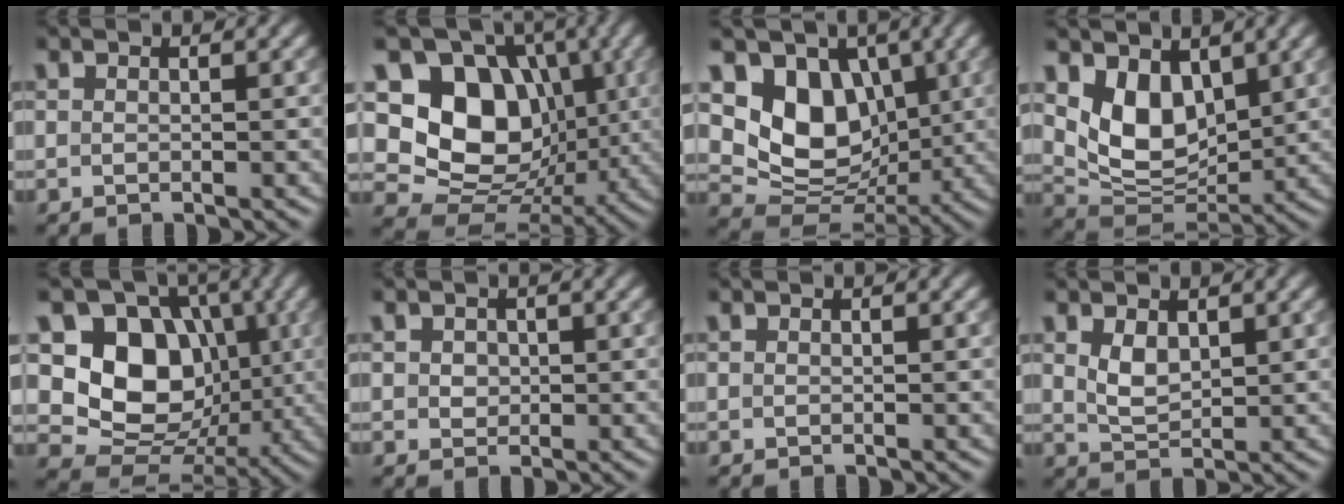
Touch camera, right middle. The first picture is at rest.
{"total": 11.8, "force": [2.0, 9.3, 7.0], "torque": [-0.108, -0.001, 0.019]}
{"total": 8.3, "force": [2.2, 6.3, 4.8], "torque": [-0.084, -0.021, 0.034]}
{"total": 6.3, "force": [2.5, 4.0, 4.1], "torque": [-0.078, -0.022, 0.049]}
{"total": 10.4, "force": [1.3, 8.3, 6.1], "torque": [-0.103, -0.014, 0.016]}
{"total": 1.2, "force": [0.2, 1.1, 0.5], "torque": [-0.008, 0.000, 0.004]}
{"total": 0.0}
{"total": 2.3, "force": [0.9, 1.4, 1.6], "torque": [-0.040, -0.004, 0.024]}